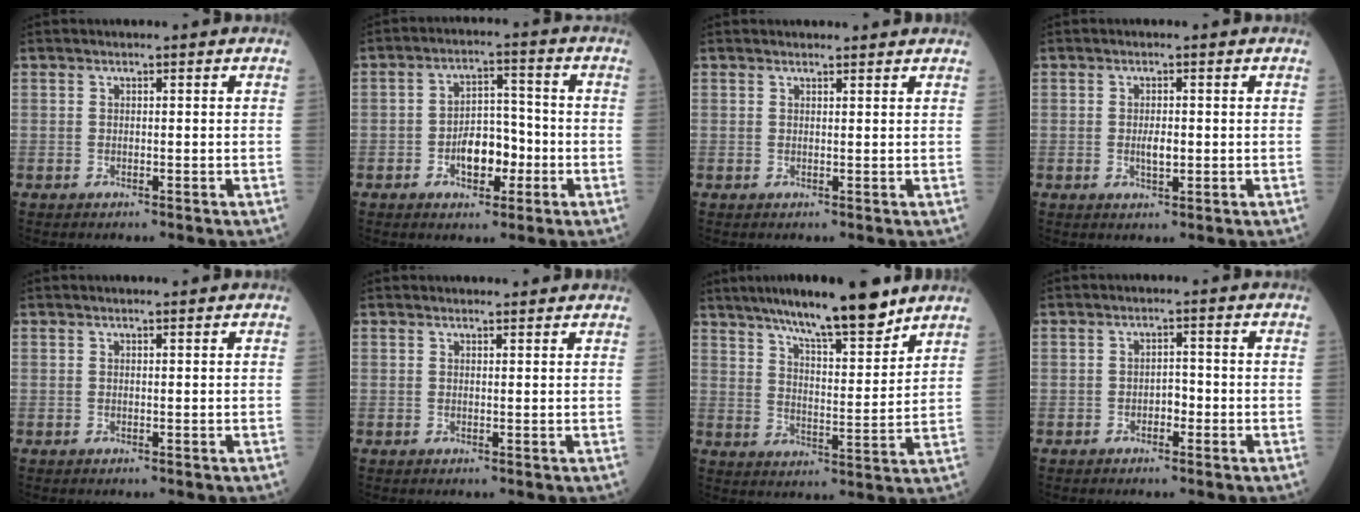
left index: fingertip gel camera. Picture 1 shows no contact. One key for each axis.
{"total": 6.6, "fx": -2.4, "fy": 3.7, "fz": 4.8, "tx": -0.085, "ty": 0.010, "tz": -0.039}
{"total": 2.9, "fx": 2.8, "fy": 0.6, "fz": 0.4, "tx": -0.009, "ty": 0.008, "tz": 0.032}
{"total": 2.1, "fx": -0.2, "fy": 0.8, "fz": 1.9, "tx": -0.040, "ty": -0.005, "tz": -0.001}
{"total": 0.8, "fx": 0.7, "fy": 0.1, "fz": 0.4, "tx": -0.010, "ty": 0.002, "tz": 0.012}
{"total": 3.2, "fx": 3.1, "fy": 0.8, "fz": 0.4, "tx": -0.009, "ty": 0.009, "tz": 0.034}
{"total": 13.9, "fx": 11.2, "fy": 1.9, "fz": 8.1, "tx": -0.126, "ty": -0.002, "tz": 0.180}
{"total": 1.8, "fx": -0.9, "fy": 1.1, "fz": 1.1, "tx": -0.014, "ty": 0.002, "tz": -0.016}